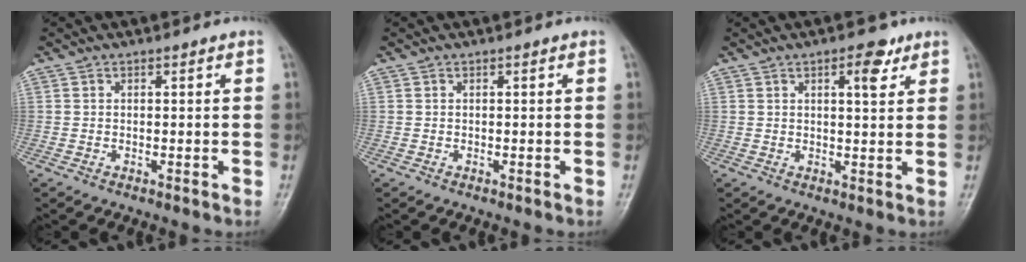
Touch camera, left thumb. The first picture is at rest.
{"total": 0.0}
{"total": 4.7, "force": [2.5, 1.8, 3.5], "torque": [-0.039, -0.011, 0.033]}